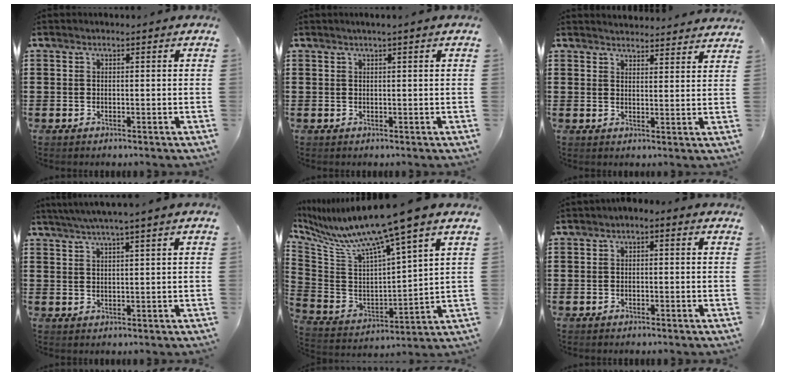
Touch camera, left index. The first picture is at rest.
{"total": 0.8, "force": [0.4, -0.2, 0.7], "torque": [-0.011, -0.001, 0.007]}
{"total": 2.8, "force": [2.8, -0.1, -0.1], "torque": [0.002, -0.018, 0.049]}
{"total": 2.7, "force": [1.9, -0.5, 1.9], "torque": [-0.037, 0.000, 0.033]}
{"total": 9.3, "force": [7.5, -1.4, 5.3], "torque": [-0.136, -0.063, 0.114]}
{"total": 1.2, "force": [-1.1, 0.4, 0.3], "torque": [-0.010, 0.003, -0.023]}